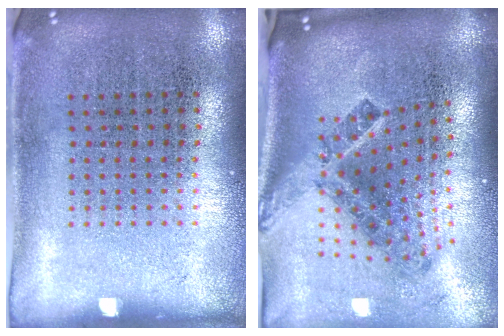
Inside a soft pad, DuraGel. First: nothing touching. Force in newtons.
{"total": 2.6, "press": 1.6, "slide": 2.1}